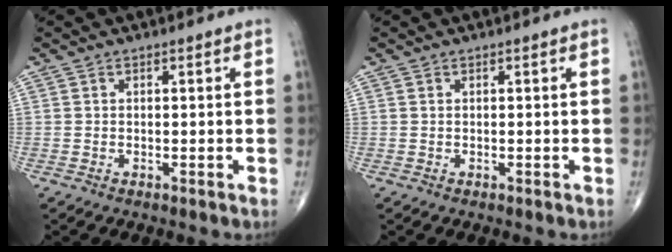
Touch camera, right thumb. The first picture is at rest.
{"total": 0.0}